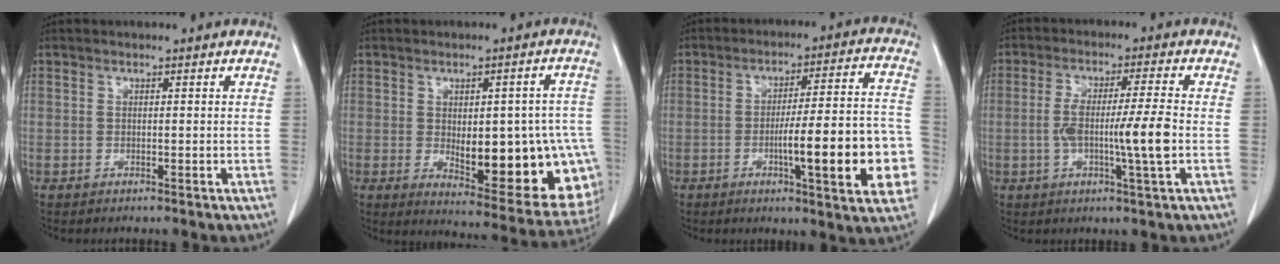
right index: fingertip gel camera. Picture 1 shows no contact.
{"total": 20.0, "force": [-3.8, 7.5, 18.1], "torque": [-0.153, 0.017, -0.022]}
{"total": 17.0, "force": [-4.5, 2.3, 16.2], "torque": [-0.183, 0.021, -0.056]}
{"total": 8.9, "force": [-1.5, -0.3, 8.8], "torque": [-0.160, -0.002, -0.027]}